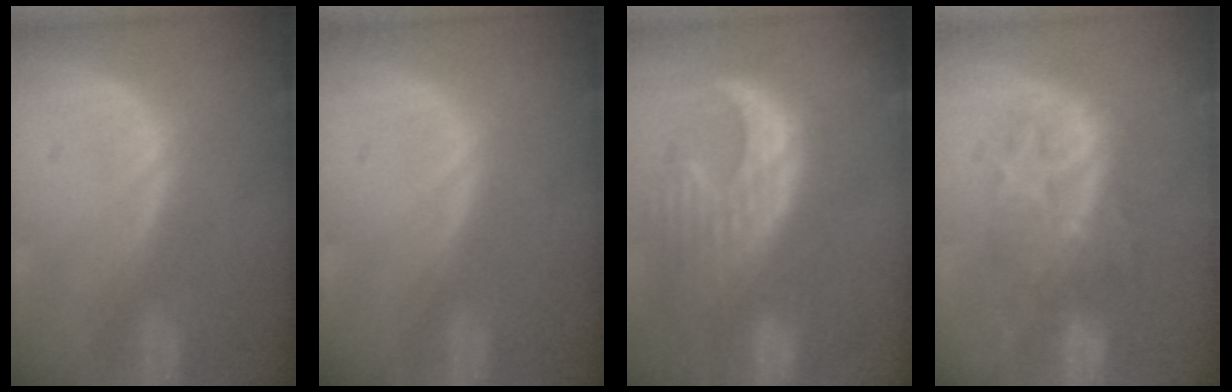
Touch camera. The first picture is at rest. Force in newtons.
{"total": 0.0}
{"total": 12.6, "press": 11.2, "slide": 5.8}
{"total": 7.9, "press": 7.7, "slide": 1.6}